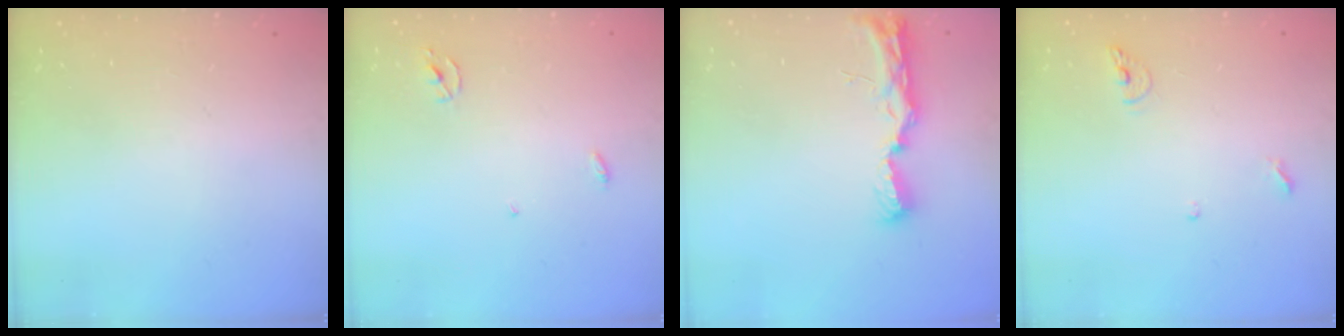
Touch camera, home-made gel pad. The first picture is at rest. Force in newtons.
{"total": 2.5, "press": 2.5, "slide": 0.1}
{"total": 11.2, "press": 9.8, "slide": 5.4}
{"total": 6.8, "press": 6.6, "slide": 1.2}